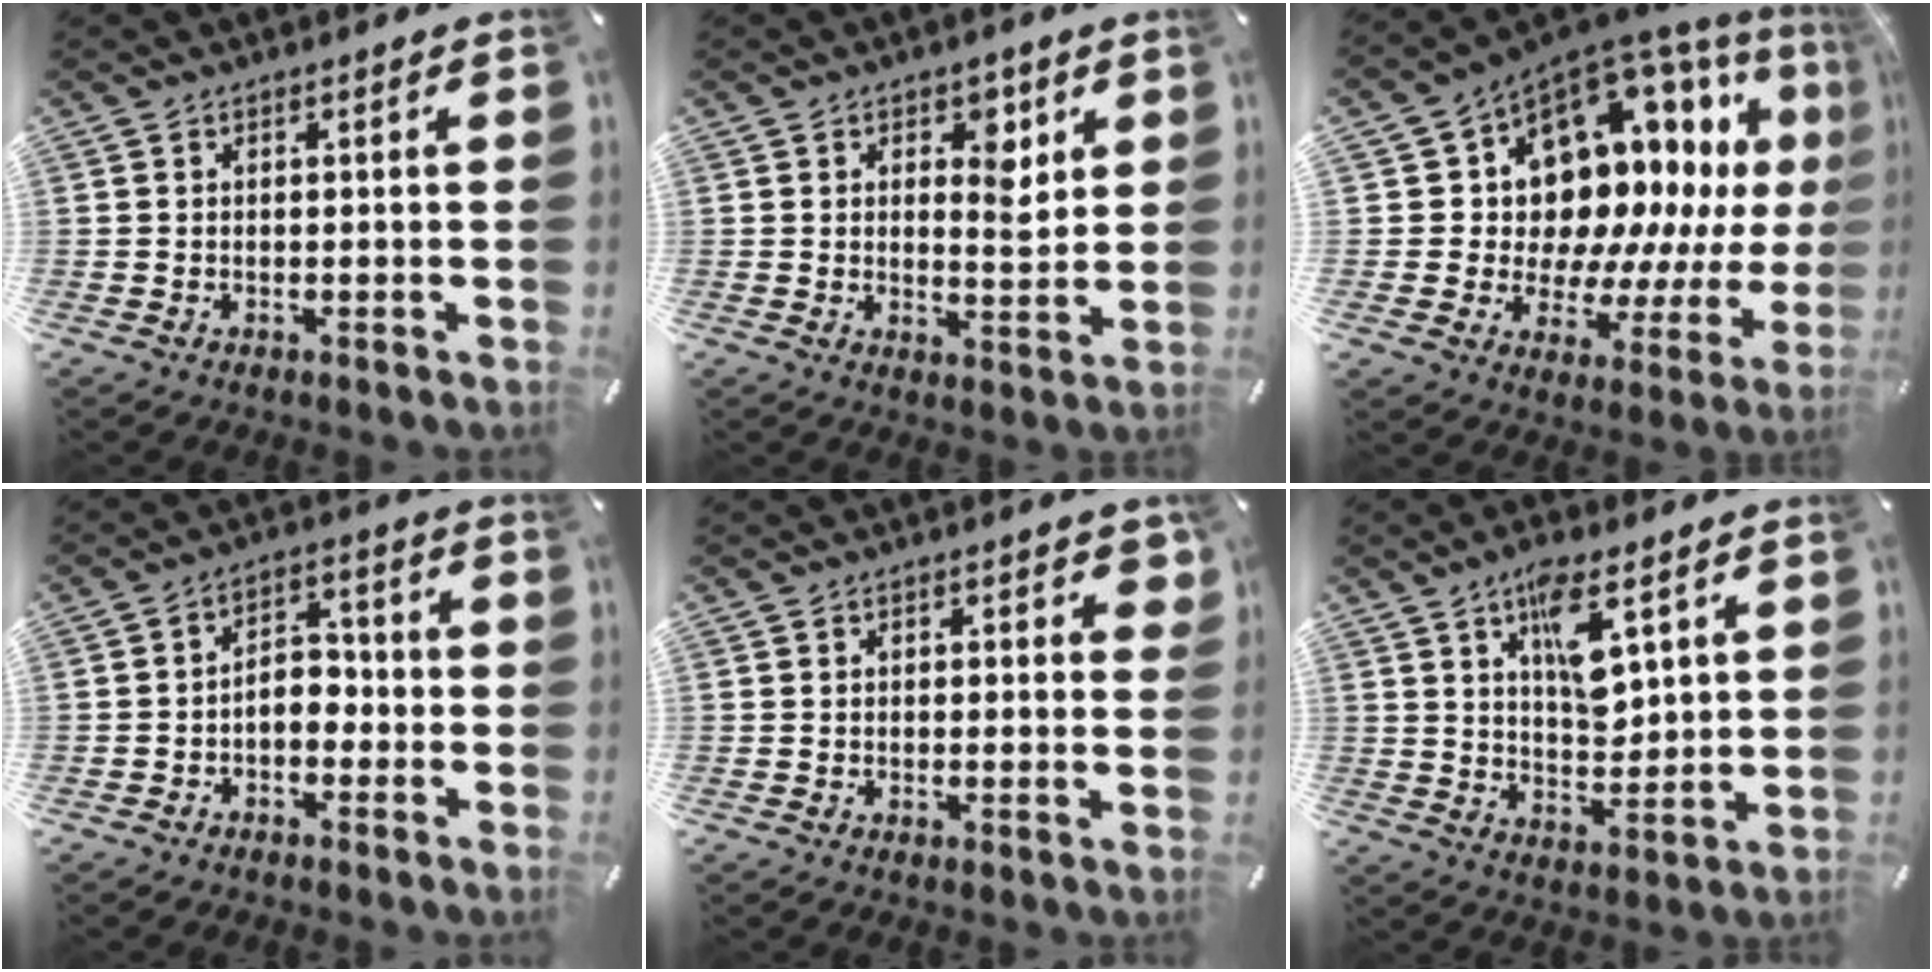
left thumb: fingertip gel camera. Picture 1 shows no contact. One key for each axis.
{"total": 6.3, "fx": 2.9, "fy": 3.9, "fz": 3.9, "tx": -0.032, "ty": -0.018, "tz": 0.040}
{"total": 15.7, "fx": 6.2, "fy": 12.0, "fz": 8.1, "tx": -0.105, "ty": -0.088, "tz": 0.126}
{"total": 5.7, "fx": -2.2, "fy": 4.0, "fz": 3.4, "tx": -0.049, "ty": 0.019, "tz": -0.042}
{"total": 2.1, "fx": 0.8, "fy": 1.3, "fz": 1.4, "tx": -0.005, "ty": -0.003, "tz": 0.007}
{"total": 11.4, "fx": 5.6, "fy": 5.5, "fz": 8.2, "tx": -0.125, "ty": -0.019, "tz": 0.095}